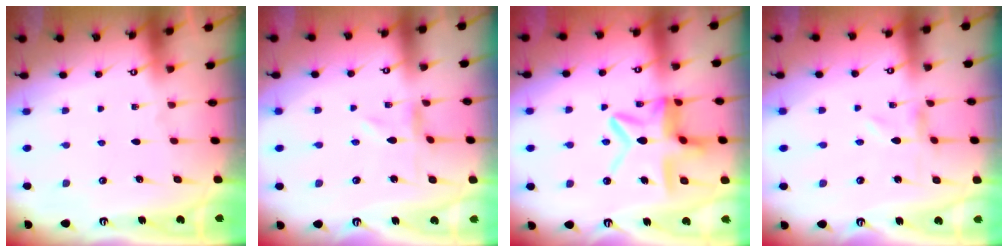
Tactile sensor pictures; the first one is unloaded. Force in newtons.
{"total": 0.0}
{"total": 13.1, "press": 13.0, "slide": 1.4}
{"total": 0.0}